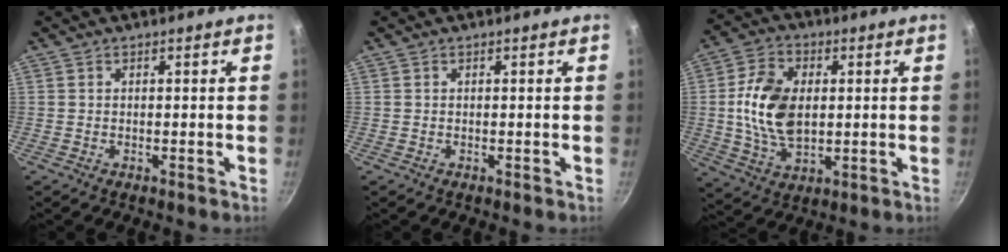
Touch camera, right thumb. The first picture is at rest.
{"total": 0.0}
{"total": 13.4, "force": [0.9, 8.3, 10.4], "torque": [-0.187, -0.001, 0.020]}